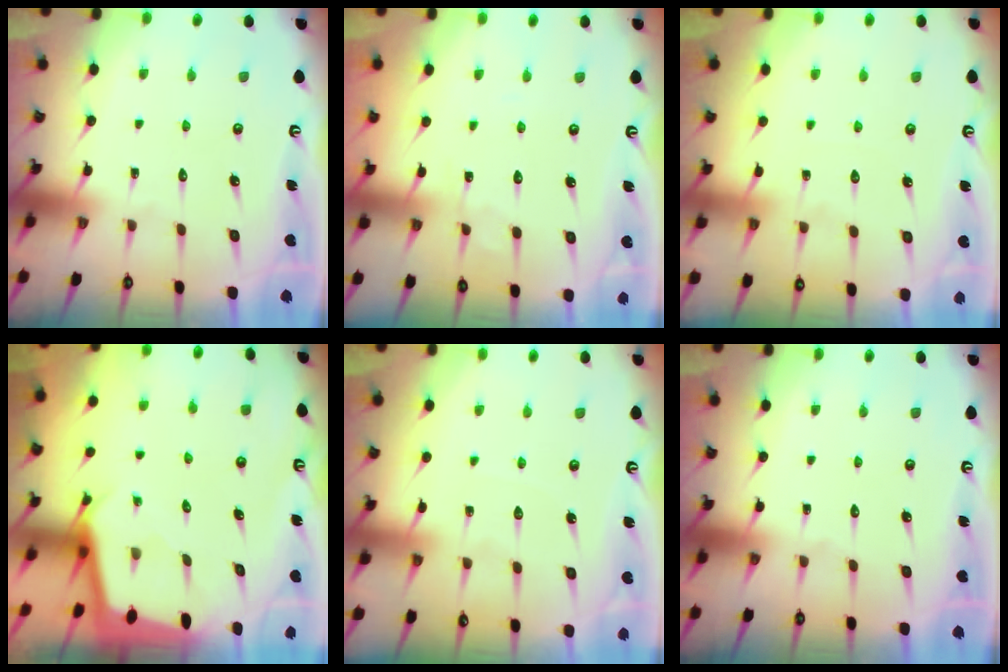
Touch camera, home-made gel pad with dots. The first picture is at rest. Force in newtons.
{"total": 2.7, "press": 2.7, "slide": 0.3}
{"total": 3.4, "press": 3.3, "slide": 0.4}
{"total": 2.4, "press": 2.4, "slide": 0.1}
{"total": 2.9, "press": 2.9, "slide": 0.4}
{"total": 0.0}